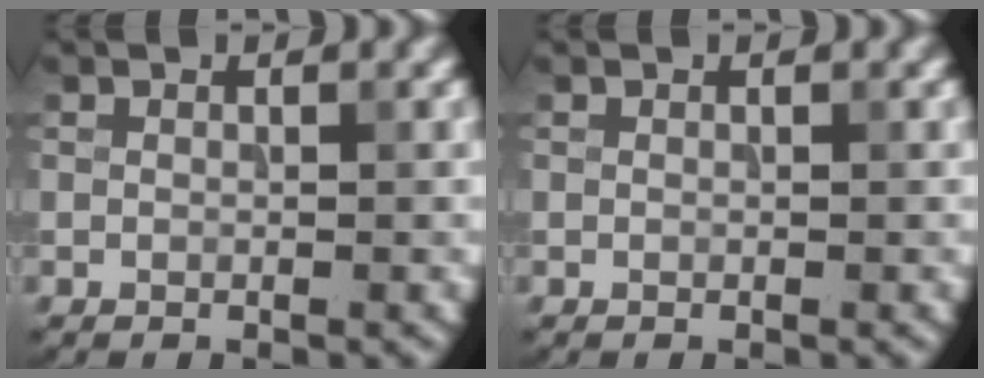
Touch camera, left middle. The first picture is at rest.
{"total": 0.0}